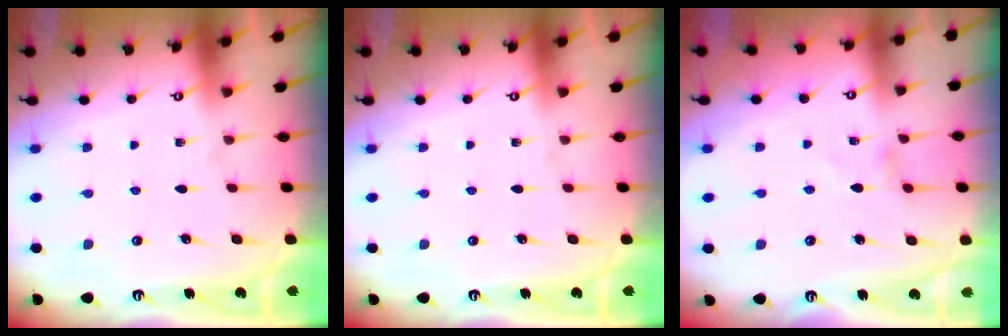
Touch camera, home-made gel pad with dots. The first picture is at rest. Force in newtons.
{"total": 0.0}
{"total": 0.0}